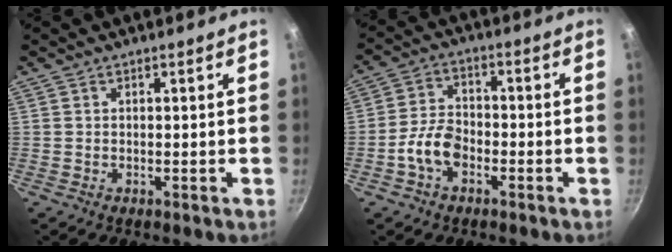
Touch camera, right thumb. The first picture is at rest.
{"total": 6.9, "force": [-2.9, 4.4, 4.4], "torque": [-0.070, 0.032, -0.060]}